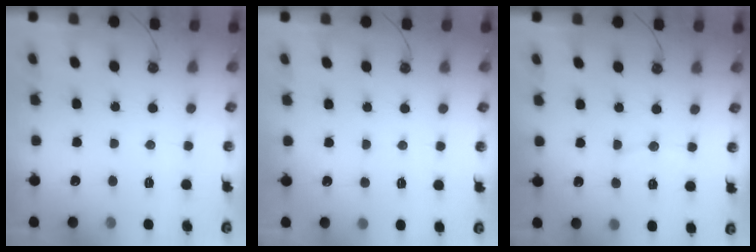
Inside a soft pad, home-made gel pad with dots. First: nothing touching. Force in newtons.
{"total": 2.8, "press": 2.6, "slide": 1.0}
{"total": 6.1, "press": 6.1, "slide": 0.3}